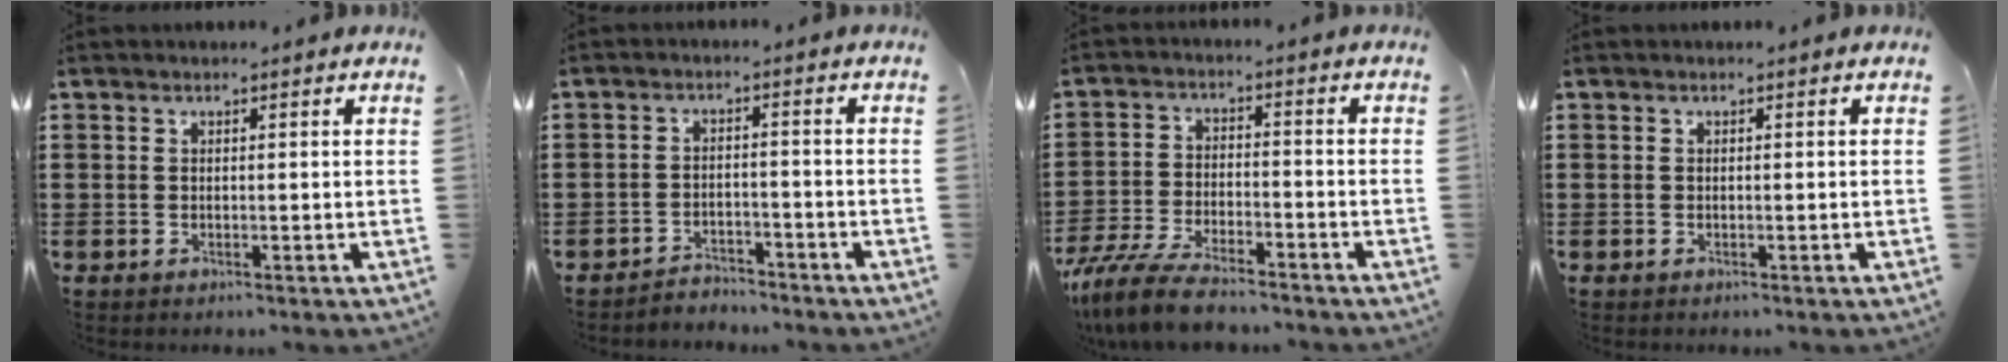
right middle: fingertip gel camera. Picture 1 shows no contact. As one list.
[{"total": 3.0, "force": [-2.9, 0.4, -0.2], "torque": [-0.006, 0.000, -0.065]}, {"total": 7.1, "force": [-6.3, 1.3, 3.0], "torque": [-0.078, 0.000, -0.124]}, {"total": 0.0}]